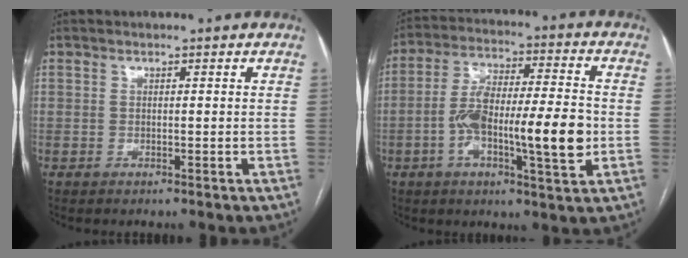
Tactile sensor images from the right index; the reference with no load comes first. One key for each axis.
{"total": 15.1, "fx": -3.0, "fy": 3.1, "fz": 14.5, "tx": -0.253, "ty": 0.013, "tz": -0.051}